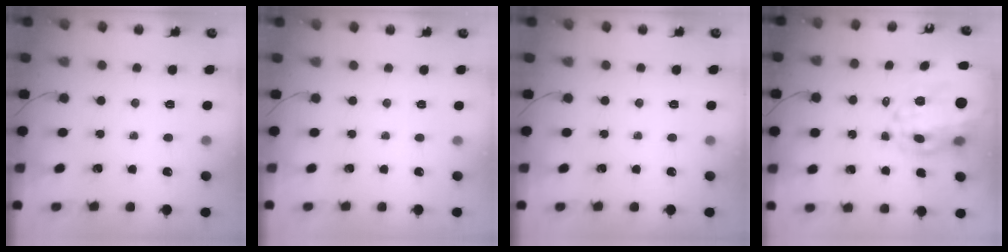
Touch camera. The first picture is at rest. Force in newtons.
{"total": 2.5, "press": 2.4, "slide": 0.5}
{"total": 0.0}
{"total": 24.9, "press": 24.2, "slide": 6.1}